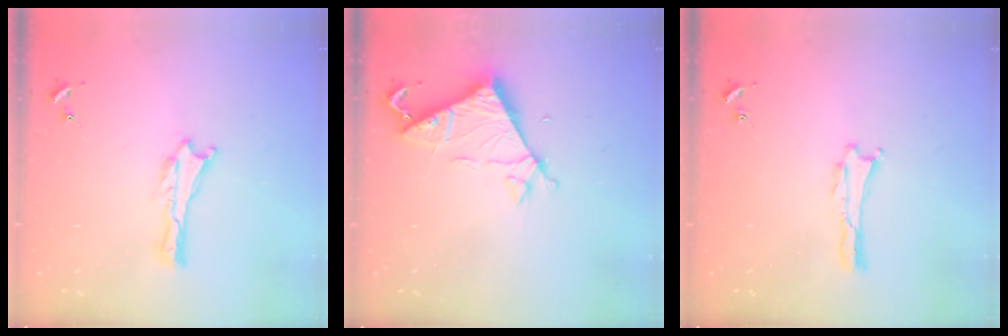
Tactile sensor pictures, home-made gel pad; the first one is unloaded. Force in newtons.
{"total": 6.7, "press": 6.7, "slide": 0.6}
{"total": 0.0}